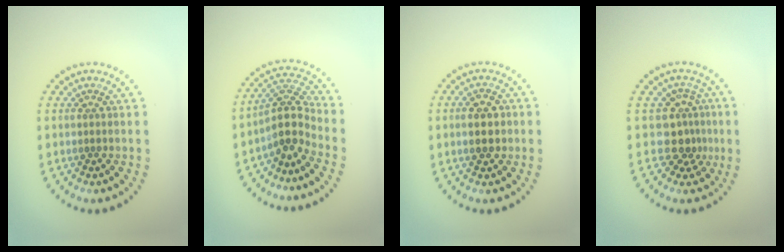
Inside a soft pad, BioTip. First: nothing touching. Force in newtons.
{"total": 3.6, "press": 2.7, "slide": 2.4}
{"total": 3.7, "press": 3.7, "slide": 0.1}
{"total": 3.0, "press": 2.3, "slide": 2.0}